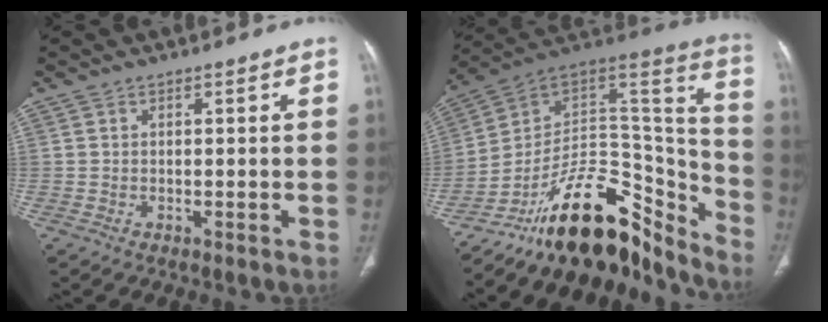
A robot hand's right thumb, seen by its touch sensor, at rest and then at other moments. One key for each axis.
{"total": 26.1, "fx": -19.5, "fy": 11.4, "fz": 13.2, "tx": -0.134, "ty": 0.122, "tz": -0.304}